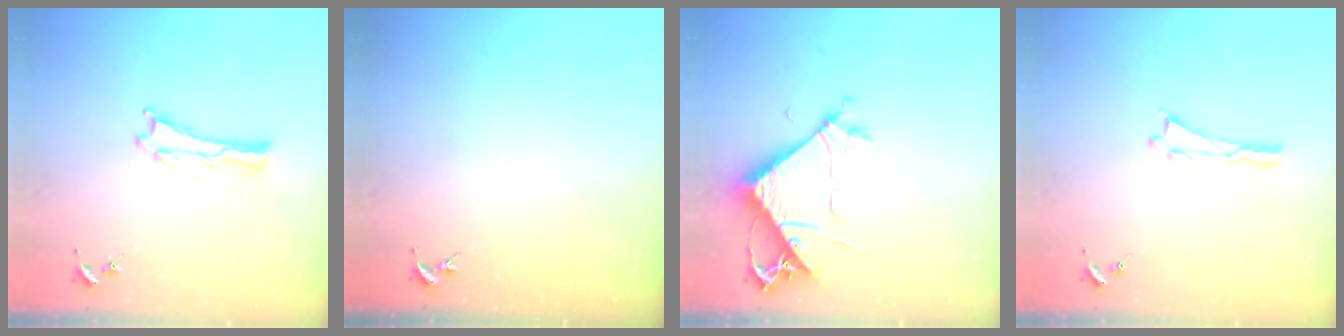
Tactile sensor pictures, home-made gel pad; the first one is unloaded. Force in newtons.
{"total": 0.0}
{"total": 7.6, "press": 7.5, "slide": 1.2}
{"total": 0.0}